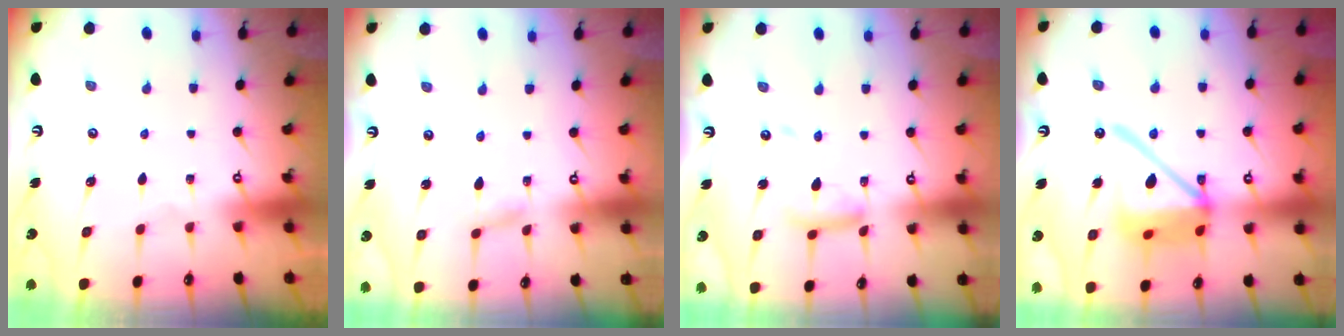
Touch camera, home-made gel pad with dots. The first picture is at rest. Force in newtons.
{"total": 2.4, "press": 2.4, "slide": 0.3}
{"total": 11.7, "press": 11.7, "slide": 1.2}
{"total": 17.0, "press": 16.8, "slide": 2.6}